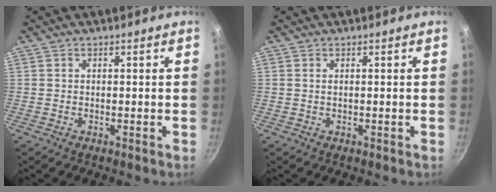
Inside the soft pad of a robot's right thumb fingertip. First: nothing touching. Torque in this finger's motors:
{"motor_torque": [-0.25, 0.07, -0.23, 0.31, 0.04]}